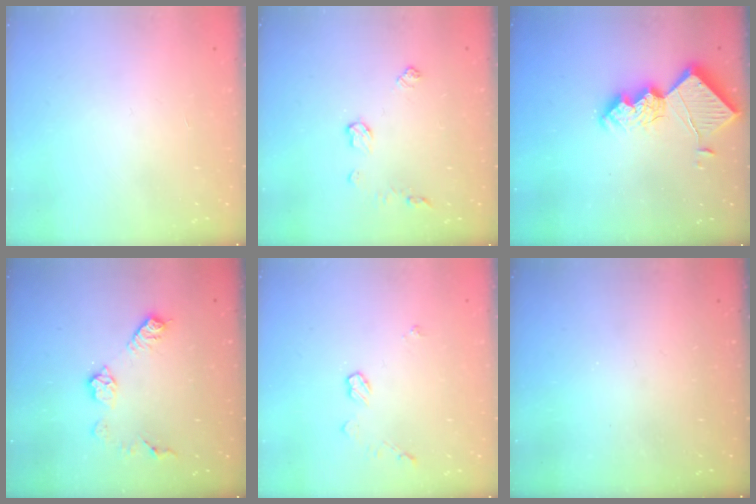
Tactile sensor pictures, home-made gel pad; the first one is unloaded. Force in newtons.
{"total": 7.2, "press": 7.2, "slide": 0.7}
{"total": 15.8, "press": 15.8, "slide": 0.8}
{"total": 9.1, "press": 9.1, "slide": 0.3}
{"total": 5.1, "press": 5.1, "slide": 0.1}
{"total": 0.0}